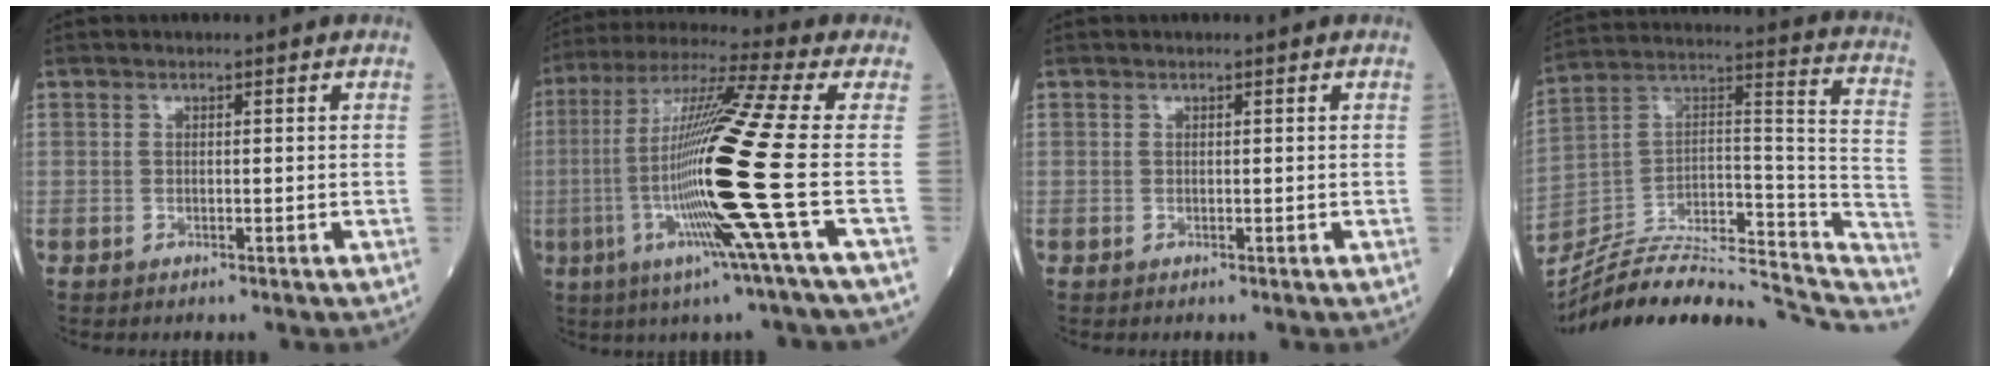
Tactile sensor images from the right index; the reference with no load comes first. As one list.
[{"total": 19.6, "force": [-3.8, -2.3, 19.1], "torque": [-0.382, -0.024, -0.093]}, {"total": 0.0}, {"total": 25.9, "force": [-22.7, 5.5, 11.2], "torque": [-0.141, 0.037, -0.346]}]